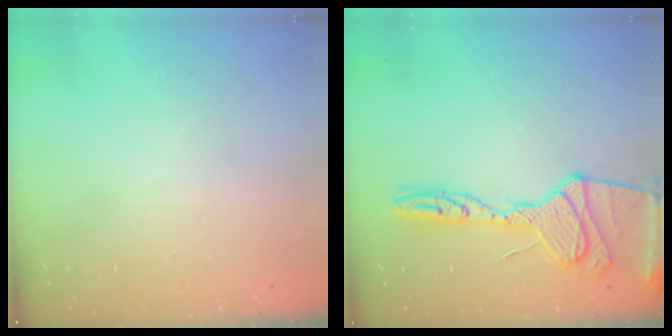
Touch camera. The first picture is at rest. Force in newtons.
{"total": 18.9, "press": 18.8, "slide": 1.9}